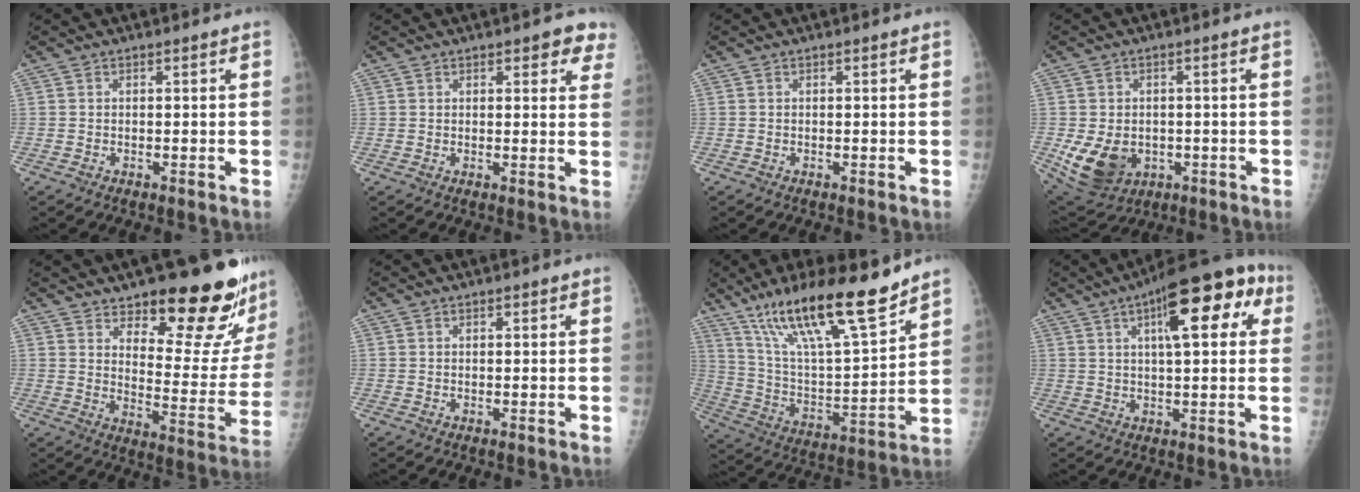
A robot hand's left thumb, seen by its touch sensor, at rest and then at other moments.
{"total": 5.1, "force": [3.2, 2.7, 2.8], "torque": [0.011, -0.010, 0.031]}
{"total": 0.0}
{"total": 10.6, "force": [-2.4, 8.3, 6.1], "torque": [-0.101, 0.001, -0.016]}
{"total": 21.8, "force": [16.9, 6.7, 12.1], "torque": [-0.115, -0.121, 0.221]}
{"total": 0.7, "force": [0.3, 0.4, 0.4], "torque": [0.000, 0.000, 0.004]}
{"total": 22.2, "force": [15.8, 4.2, 15.0], "torque": [-0.241, -0.065, 0.284]}
{"total": 17.1, "force": [6.1, 6.2, 14.7], "torque": [-0.176, 0.018, 0.080]}